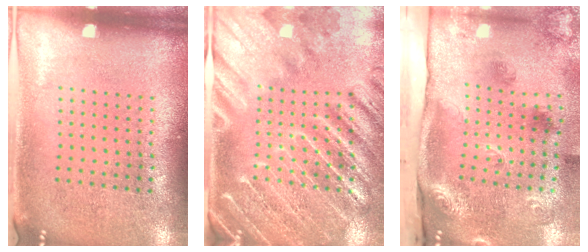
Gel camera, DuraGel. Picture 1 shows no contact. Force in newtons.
{"total": 3.8, "press": 3.6, "slide": 1.4}
{"total": 2.8, "press": 1.9, "slide": 2.1}